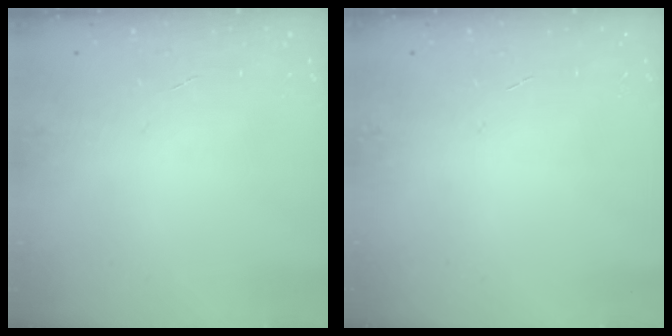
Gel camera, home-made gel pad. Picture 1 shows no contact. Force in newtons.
{"total": 0.0}